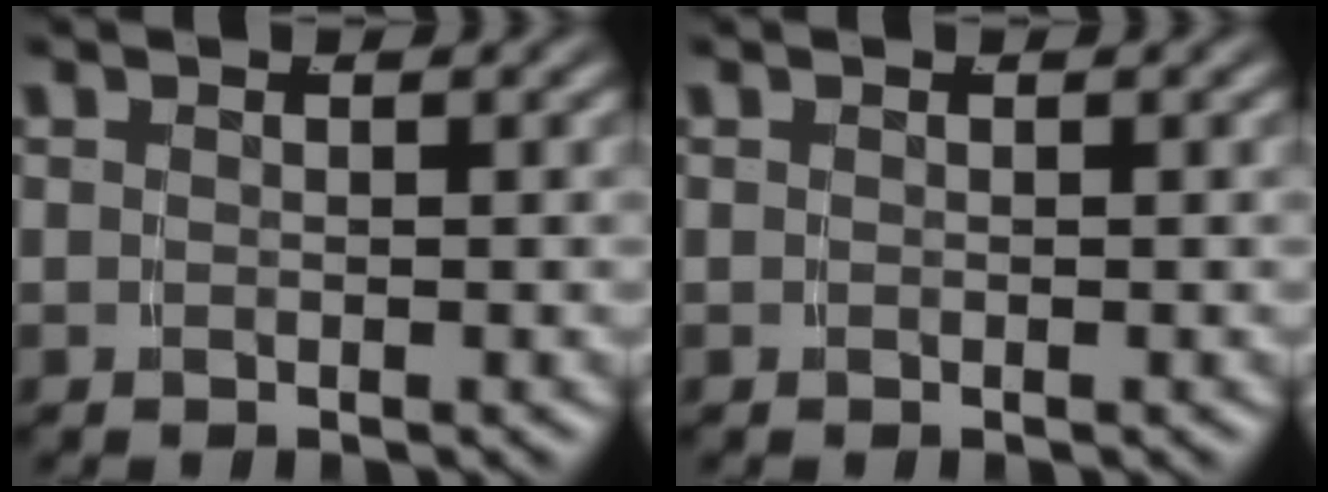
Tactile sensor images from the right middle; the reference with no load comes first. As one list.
[{"total": 0.0}]